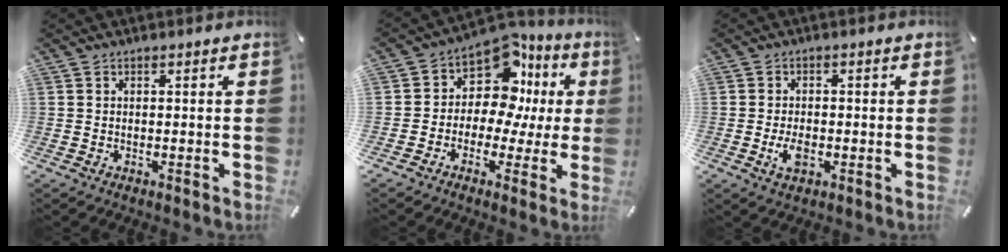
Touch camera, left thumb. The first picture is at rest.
{"total": 11.3, "force": [4.8, 7.8, 6.6], "torque": [-0.125, -0.047, 0.085]}
{"total": 4.2, "force": [-1.2, 2.6, 3.1], "torque": [-0.066, 0.003, -0.022]}